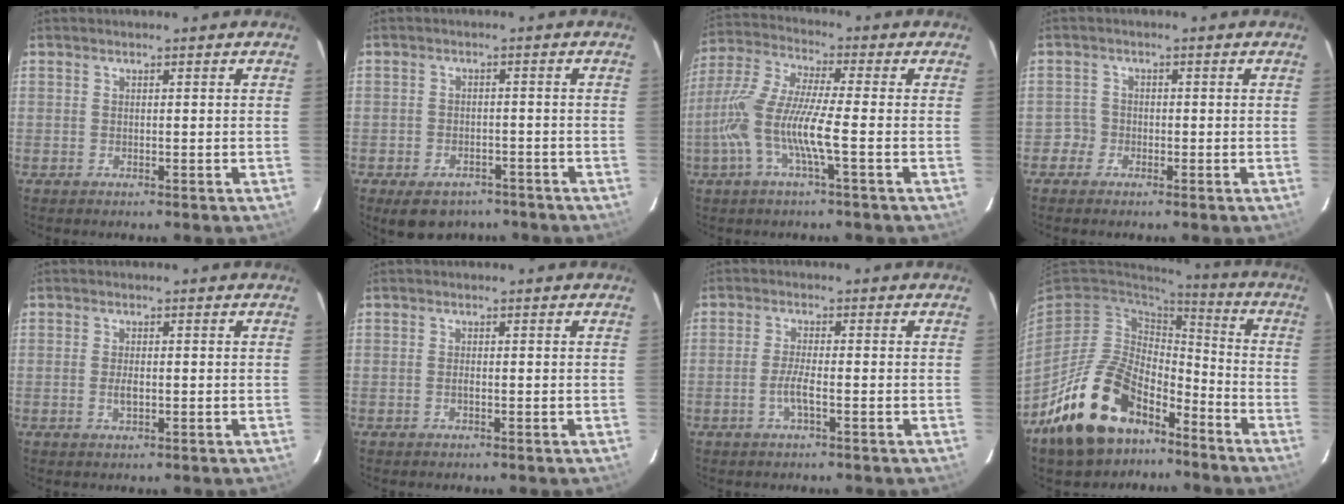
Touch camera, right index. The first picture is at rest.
{"total": 8.7, "force": [-6.2, 5.1, 3.3], "torque": [-0.073, 0.007, -0.079]}
{"total": 11.7, "force": [-3.3, 0.6, 11.2], "torque": [-0.234, -0.001, -0.067]}
{"total": 2.3, "force": [-1.2, 1.9, -0.6], "torque": [0.012, 0.016, -0.023]}
{"total": 2.0, "force": [-0.4, 0.9, 1.7], "torque": [-0.033, 0.000, -0.006]}
{"total": 0.6, "force": [-0.2, 0.1, 0.5], "torque": [-0.009, 0.003, -0.005]}
{"total": 3.1, "force": [-1.3, 0.0, 2.8], "torque": [-0.059, 0.000, -0.025]}
{"total": 20.6, "force": [-12.9, 11.5, 11.3], "torque": [-0.235, 0.010, -0.203]}